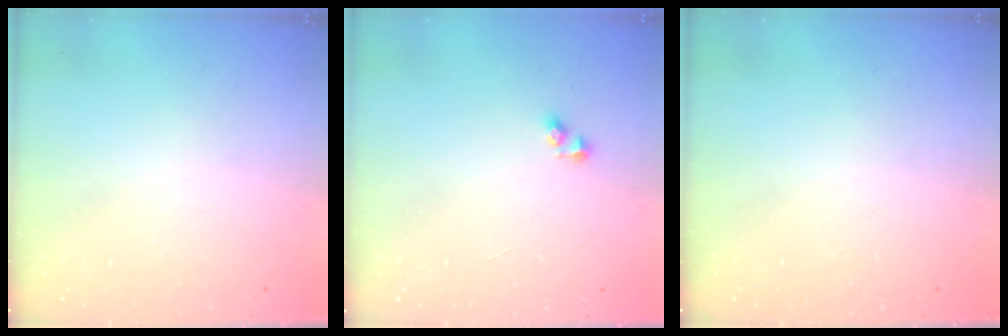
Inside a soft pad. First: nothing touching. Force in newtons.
{"total": 2.5, "press": 2.5, "slide": 0.2}
{"total": 0.0}